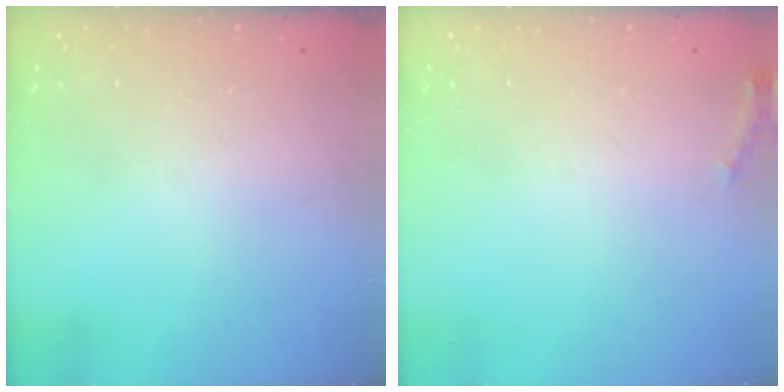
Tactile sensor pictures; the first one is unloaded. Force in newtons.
{"total": 5.1, "press": 4.8, "slide": 1.8}